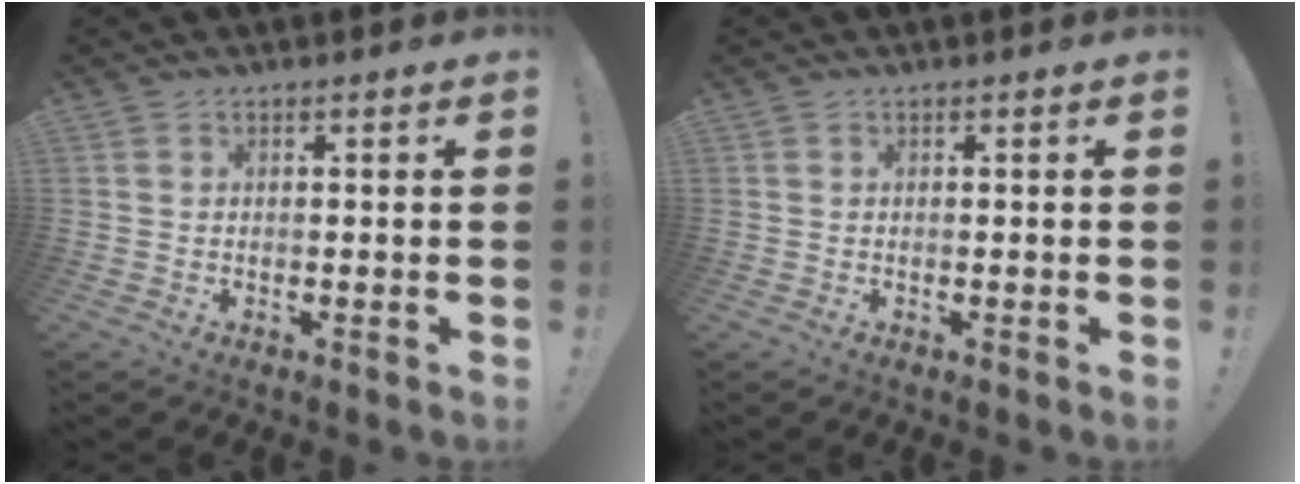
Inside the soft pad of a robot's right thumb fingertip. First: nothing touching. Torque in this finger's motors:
{"motor_torque": [0.12, 0.19, 0.14, -0.10, 0.00]}